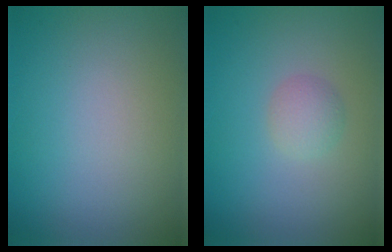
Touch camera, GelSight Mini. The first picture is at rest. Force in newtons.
{"total": 1.7, "press": 1.7, "slide": 0.1}